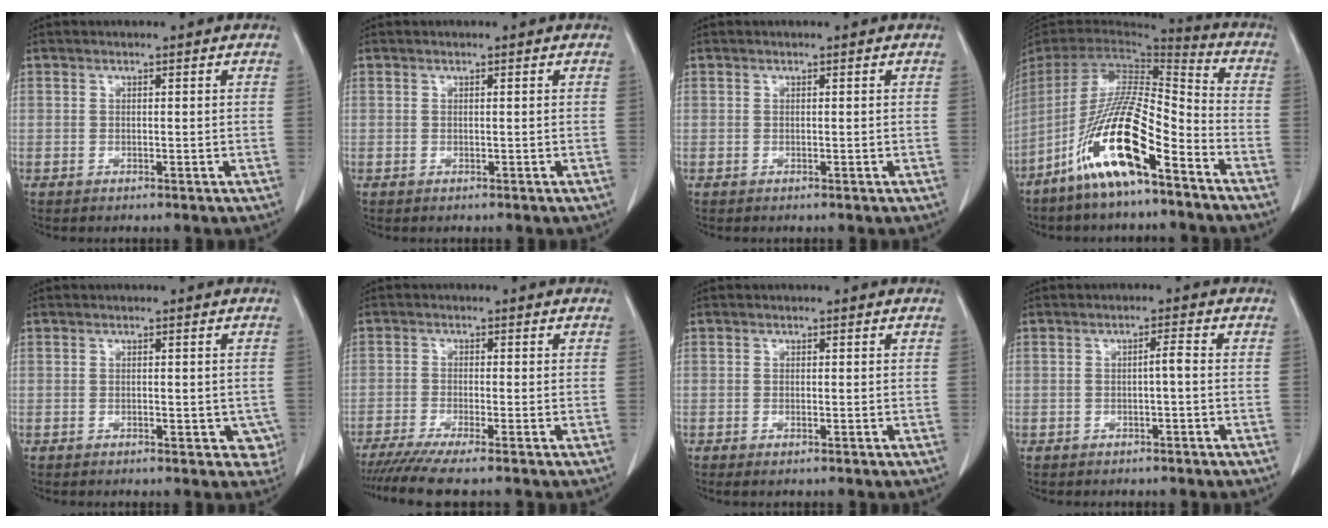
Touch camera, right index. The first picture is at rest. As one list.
[{"total": 0.0}, {"total": 0.0}, {"total": 16.9, "force": [-9.6, 2.5, 13.7], "torque": [-0.278, -0.023, -0.177]}, {"total": 4.1, "force": [-1.3, 2.4, 3.0], "torque": [-0.013, 0.002, -0.014]}, {"total": 6.8, "force": [-5.6, -0.7, 3.8], "torque": [-0.055, -0.017, -0.092]}, {"total": 0.7, "force": [-0.3, 0.1, 0.6], "torque": [-0.009, -0.001, -0.002]}, {"total": 1.7, "force": [-0.4, 0.1, 1.6], "torque": [-0.025, 0.004, -0.007]}]